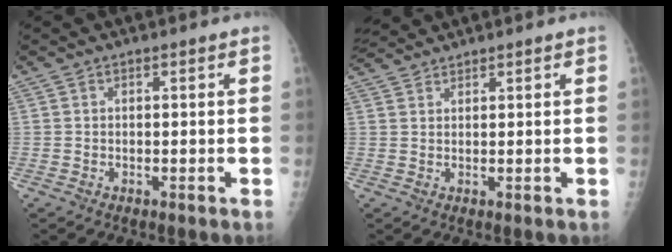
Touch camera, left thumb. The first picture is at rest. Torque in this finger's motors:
{"motor_torque": [0.76, -0.41, 1.54, -1.23, 0.15]}